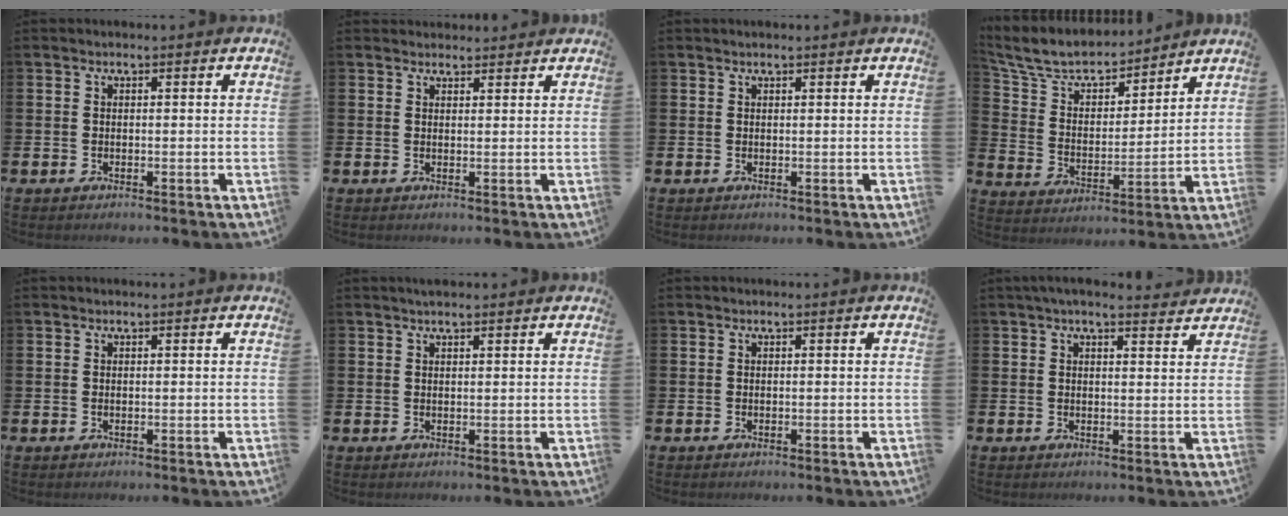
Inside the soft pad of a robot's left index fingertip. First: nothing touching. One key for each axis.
{"total": 1.9, "fx": 1.8, "fy": 0.6, "fz": -0.1, "tx": 0.010, "ty": -0.007, "tz": 0.033}
{"total": 0.7, "fx": 0.6, "fy": 0.1, "fz": 0.2, "tx": -0.002, "ty": 0.000, "tz": 0.011}
{"total": 8.1, "fx": 7.4, "fy": 2.5, "fz": 2.3, "tx": -0.086, "ty": -0.049, "tz": 0.131}
{"total": 0.0}
{"total": 1.5, "fx": 1.5, "fy": 0.2, "fz": 0.4, "tx": -0.006, "ty": 0.002, "tz": 0.026}
{"total": 0.0}
{"total": 3.3, "fx": 3.1, "fy": 0.3, "fz": 1.2, "tx": -0.026, "ty": -0.009, "tz": 0.055}